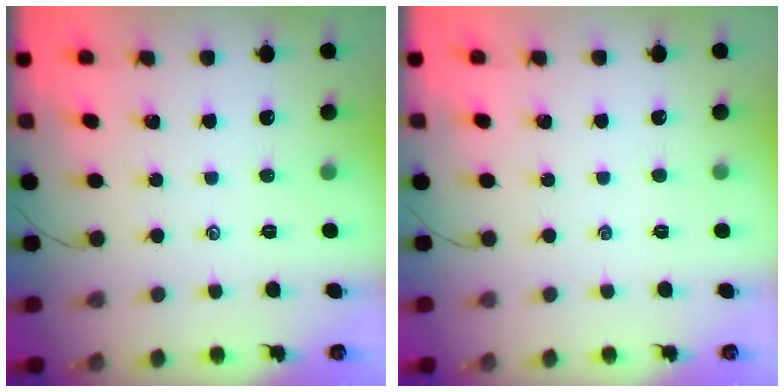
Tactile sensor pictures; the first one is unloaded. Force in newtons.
{"total": 0.0}